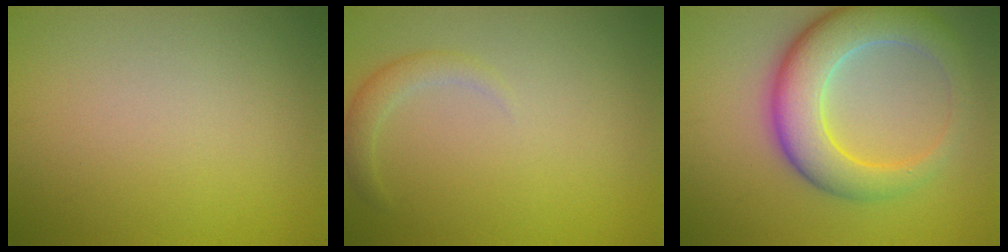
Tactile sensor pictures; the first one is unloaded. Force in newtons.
{"total": 1.5, "press": 1.5, "slide": 0.1}
{"total": 7.8, "press": 7.8, "slide": 0.3}